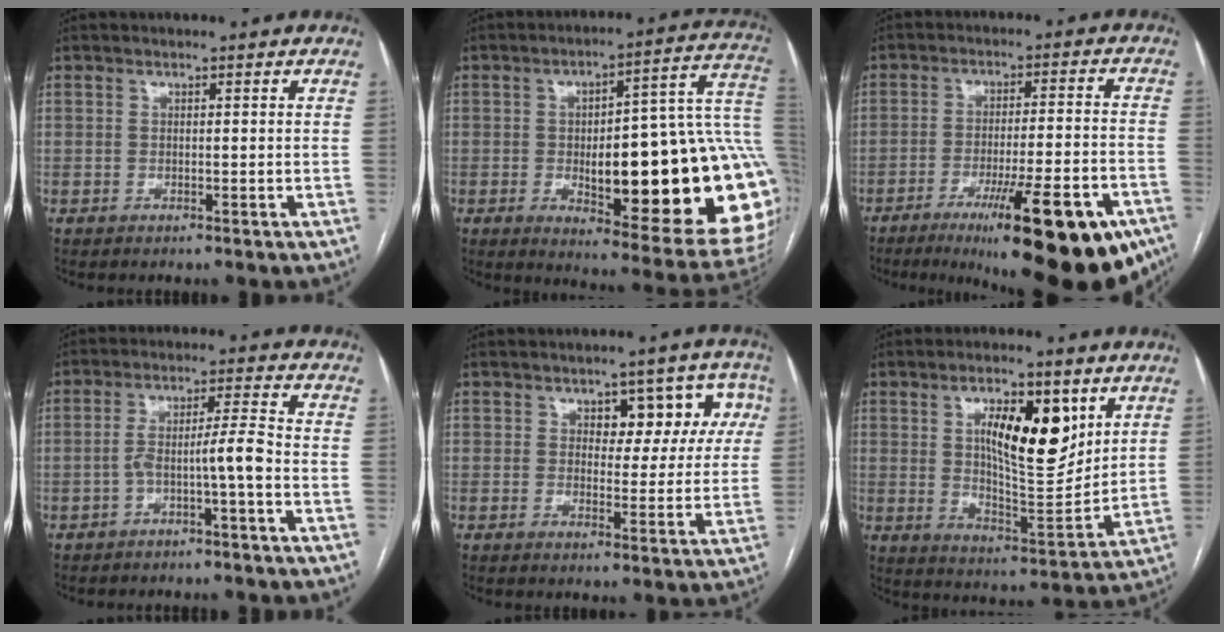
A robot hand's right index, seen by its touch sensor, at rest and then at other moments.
{"total": 30.1, "force": [-2.9, 6.7, 29.2], "torque": [-0.292, 0.024, -0.027]}
{"total": 22.1, "force": [-14.1, 3.5, 16.6], "torque": [-0.156, 0.008, -0.204]}
{"total": 5.4, "force": [-2.3, -0.5, 4.8], "torque": [-0.089, 0.022, -0.036]}
{"total": 7.7, "force": [2.8, 4.6, 5.5], "torque": [-0.046, 0.030, 0.034]}
{"total": 13.5, "force": [5.0, 4.4, 11.8], "torque": [-0.188, 0.001, 0.089]}